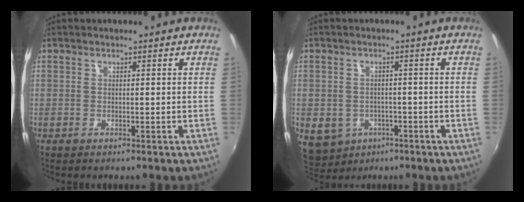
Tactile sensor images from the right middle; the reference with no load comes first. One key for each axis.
{"total": 6.6, "fx": -3.2, "fy": 5.4, "fz": 2.2, "tx": -0.058, "ty": -0.009, "tz": -0.035}